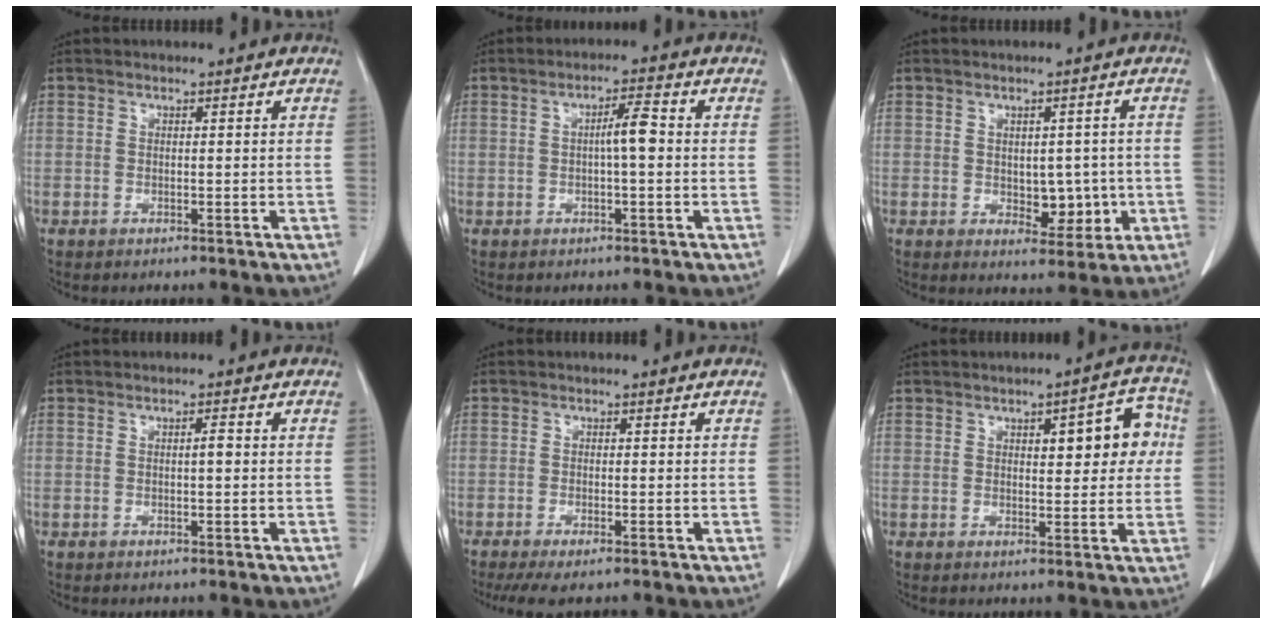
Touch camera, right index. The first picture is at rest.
{"total": 3.8, "force": [0.0, 0.4, 3.8], "torque": [-0.064, 0.008, -0.002]}
{"total": 5.6, "force": [-0.7, 3.3, 4.4], "torque": [-0.048, 0.003, 0.002]}
{"total": 1.2, "force": [0.0, 0.2, 1.2], "torque": [-0.019, 0.003, 0.000]}
{"total": 4.8, "force": [-3.8, 0.8, 2.9], "torque": [-0.045, -0.010, -0.059]}
{"total": 7.9, "force": [1.8, 2.9, 7.1], "torque": [-0.076, 0.023, 0.021]}